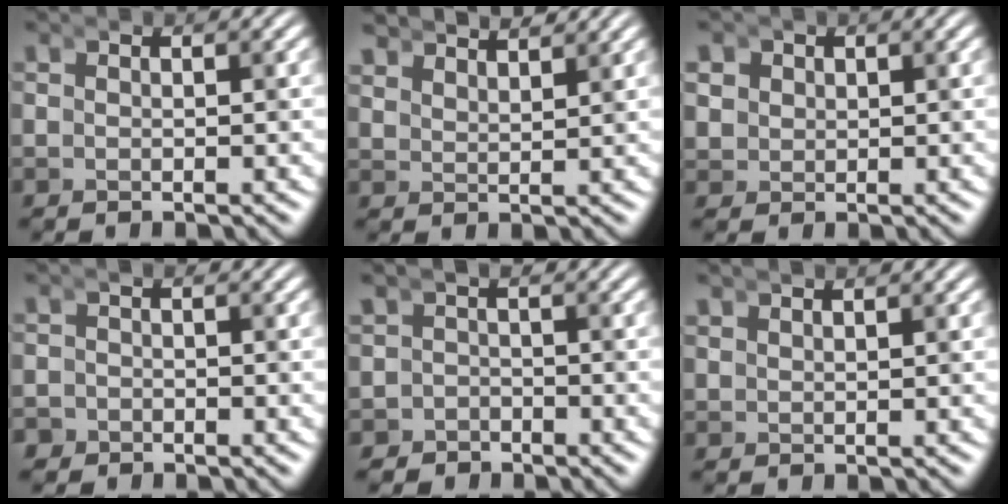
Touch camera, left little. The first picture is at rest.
{"total": 2.5, "force": [2.5, 0.1, 0.3], "torque": [-0.010, -0.003, 0.046]}
{"total": 2.1, "force": [0.4, 2.0, 0.7], "torque": [-0.040, -0.011, 0.015]}
{"total": 1.8, "force": [-1.4, 1.0, -0.7], "torque": [-0.005, -0.012, -0.026]}
{"total": 2.7, "force": [-2.0, 1.7, -0.8], "torque": [-0.006, -0.012, -0.041]}
{"total": 1.7, "force": [1.7, 0.4, 0.3], "torque": [-0.007, 0.003, 0.029]}